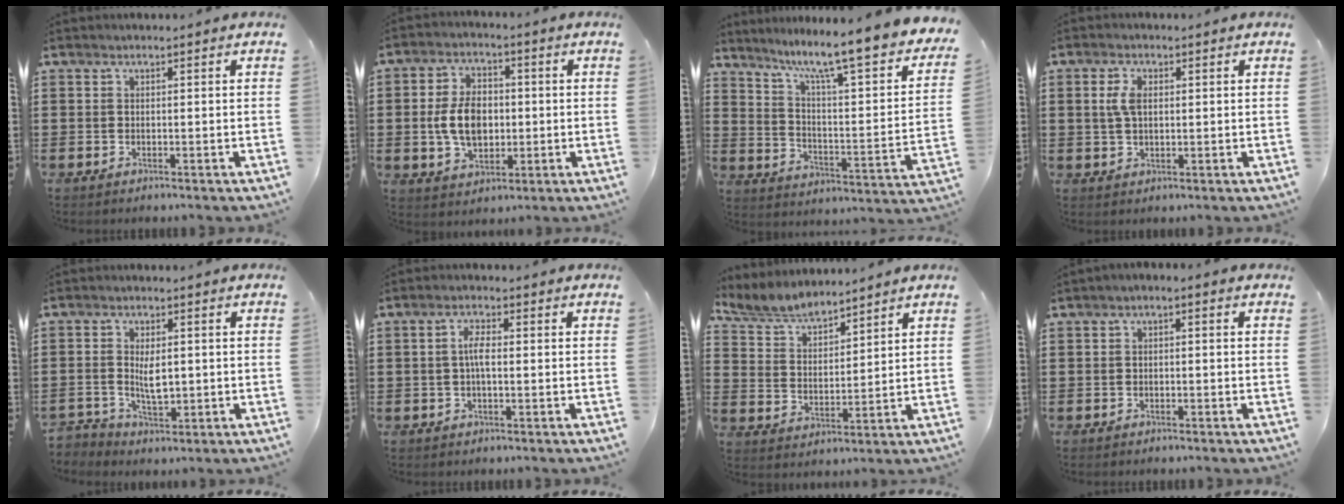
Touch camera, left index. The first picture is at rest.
{"total": 8.0, "force": [-0.3, 5.2, 6.0], "torque": [-0.135, 0.004, -0.014]}
{"total": 8.2, "force": [6.4, 0.0, 5.2], "torque": [-0.112, -0.059, 0.092]}
{"total": 3.5, "force": [0.8, 1.8, 2.8], "torque": [-0.063, 0.009, 0.013]}
{"total": 3.5, "force": [-0.3, 2.2, 2.7], "torque": [-0.047, 0.001, -0.009]}
{"total": 3.0, "force": [-0.1, 1.1, 2.8], "torque": [-0.062, 0.003, -0.007]}
{"total": 5.5, "force": [5.2, 1.1, 1.4], "torque": [-0.049, -0.016, 0.093]}
{"total": 1.1, "force": [-1.0, 0.2, 0.4], "torque": [-0.010, 0.000, -0.021]}